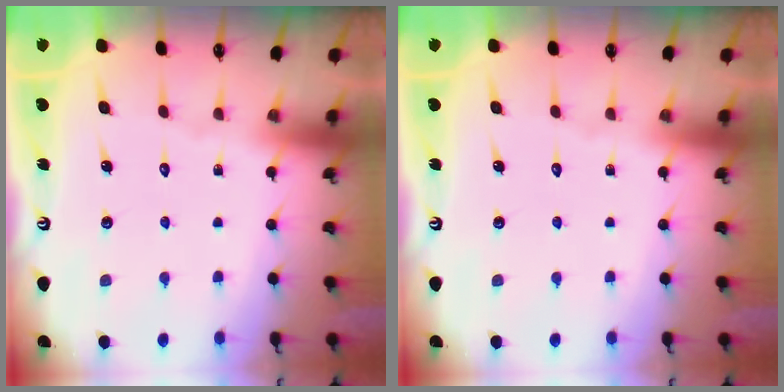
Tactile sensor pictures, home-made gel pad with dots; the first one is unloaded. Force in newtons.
{"total": 0.0}